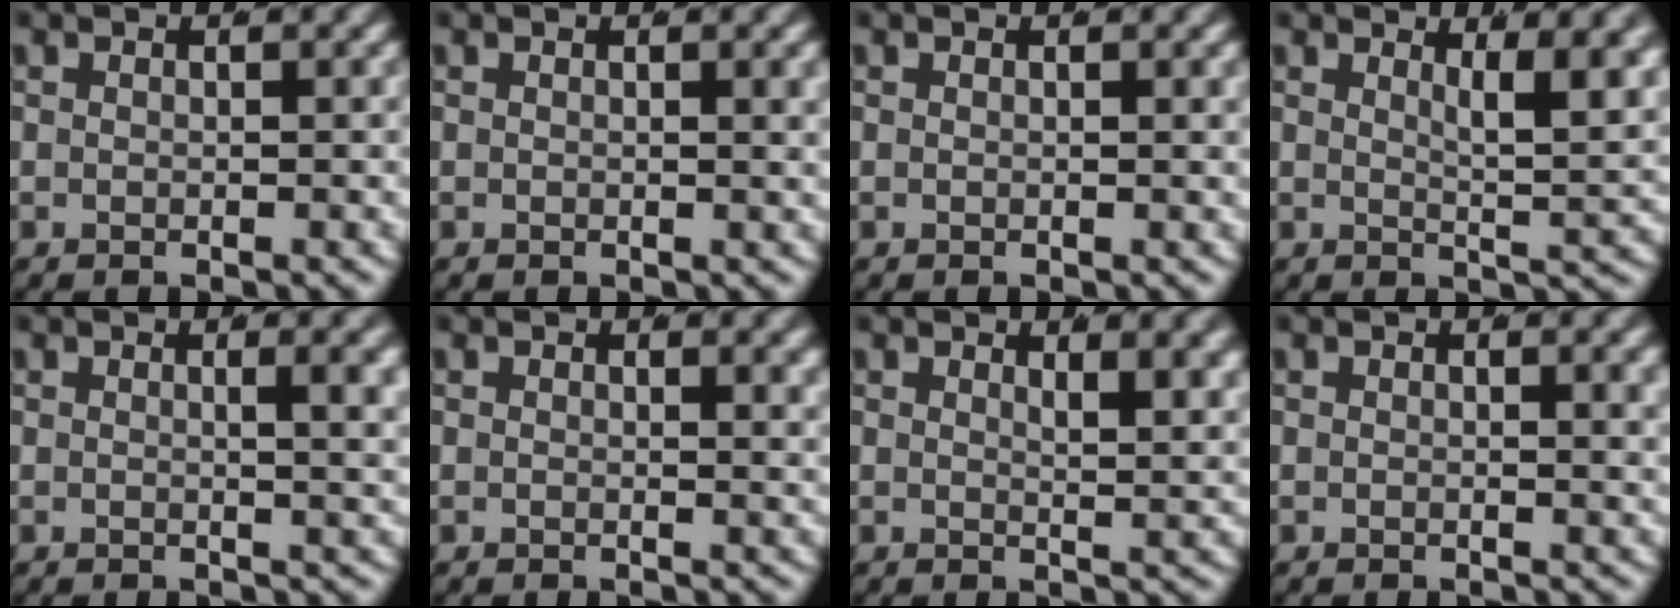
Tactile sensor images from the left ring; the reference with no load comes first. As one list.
[{"total": 0.5, "force": [0.3, -0.2, 0.4], "torque": [-0.003, 0.001, 0.004]}, {"total": 0.0}, {"total": 4.1, "force": [2.1, 0.1, 3.5], "torque": [-0.044, -0.016, 0.038]}, {"total": 1.7, "force": [0.6, -0.4, 1.5], "torque": [-0.018, -0.005, 0.012]}, {"total": 0.7, "force": [0.5, -0.1, 0.5], "torque": [-0.004, -0.005, 0.008]}, {"total": 2.3, "force": [1.7, -0.2, 1.5], "torque": [-0.016, -0.017, 0.032]}, {"total": 0.8, "force": [0.4, -0.3, 0.6], "torque": [-0.006, -0.001, 0.006]}]